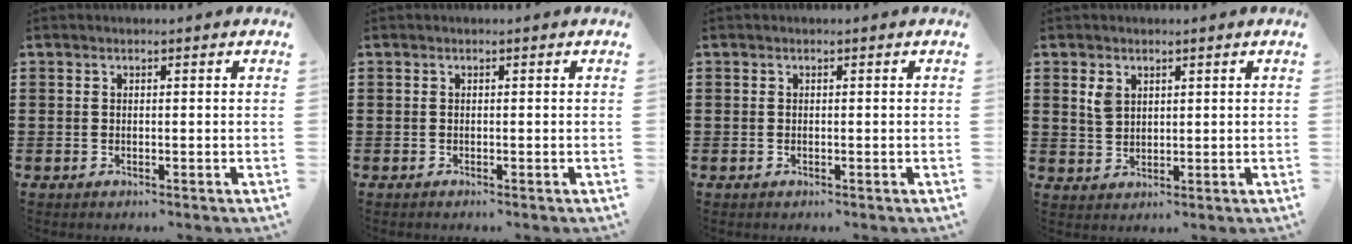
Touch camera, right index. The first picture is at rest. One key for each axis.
{"total": 0.0}
{"total": 0.0}
{"total": 2.9, "fx": 1.6, "fy": 1.9, "fz": 1.5, "tx": -0.036, "ty": 0.006, "tz": 0.030}